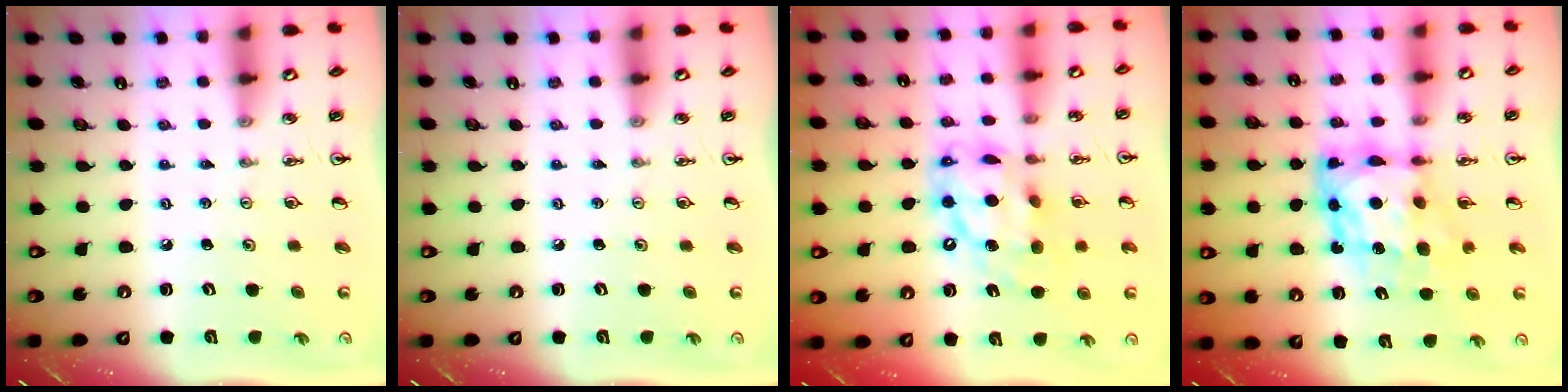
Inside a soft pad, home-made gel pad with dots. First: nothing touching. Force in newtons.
{"total": 0.0}
{"total": 15.2, "press": 15.1, "slide": 1.4}
{"total": 10.8, "press": 10.7, "slide": 1.2}